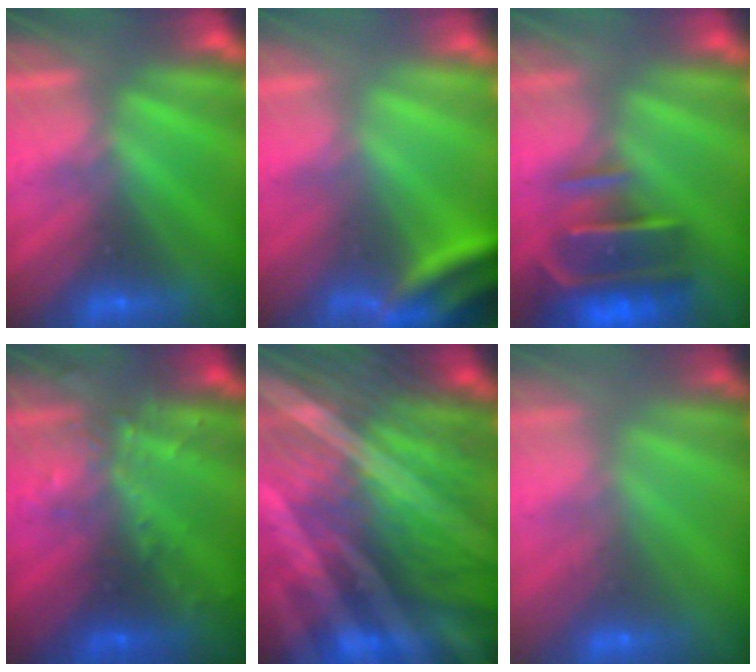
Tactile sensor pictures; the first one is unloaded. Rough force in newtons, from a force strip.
{"total": 4.0}
{"total": 6.5}
{"total": 2.8}
{"total": 7.8}
{"total": 2.9}